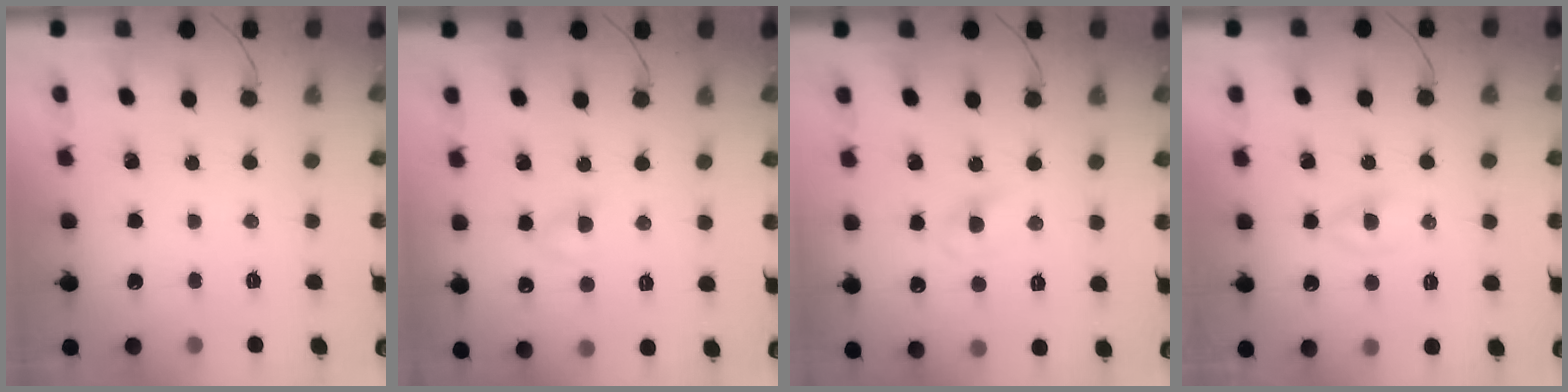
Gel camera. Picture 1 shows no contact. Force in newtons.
{"total": 2.1, "press": 1.9, "slide": 0.8}
{"total": 2.7, "press": 2.4, "slide": 1.1}
{"total": 1.1, "press": 0.8, "slide": 0.7}